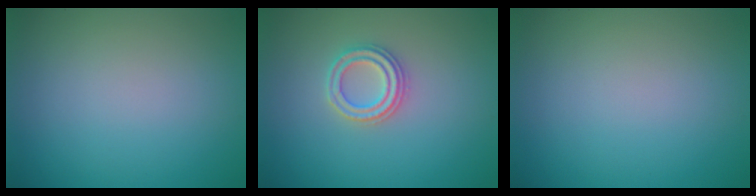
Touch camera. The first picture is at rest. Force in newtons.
{"total": 2.4, "press": 2.3, "slide": 0.4}
{"total": 0.0}